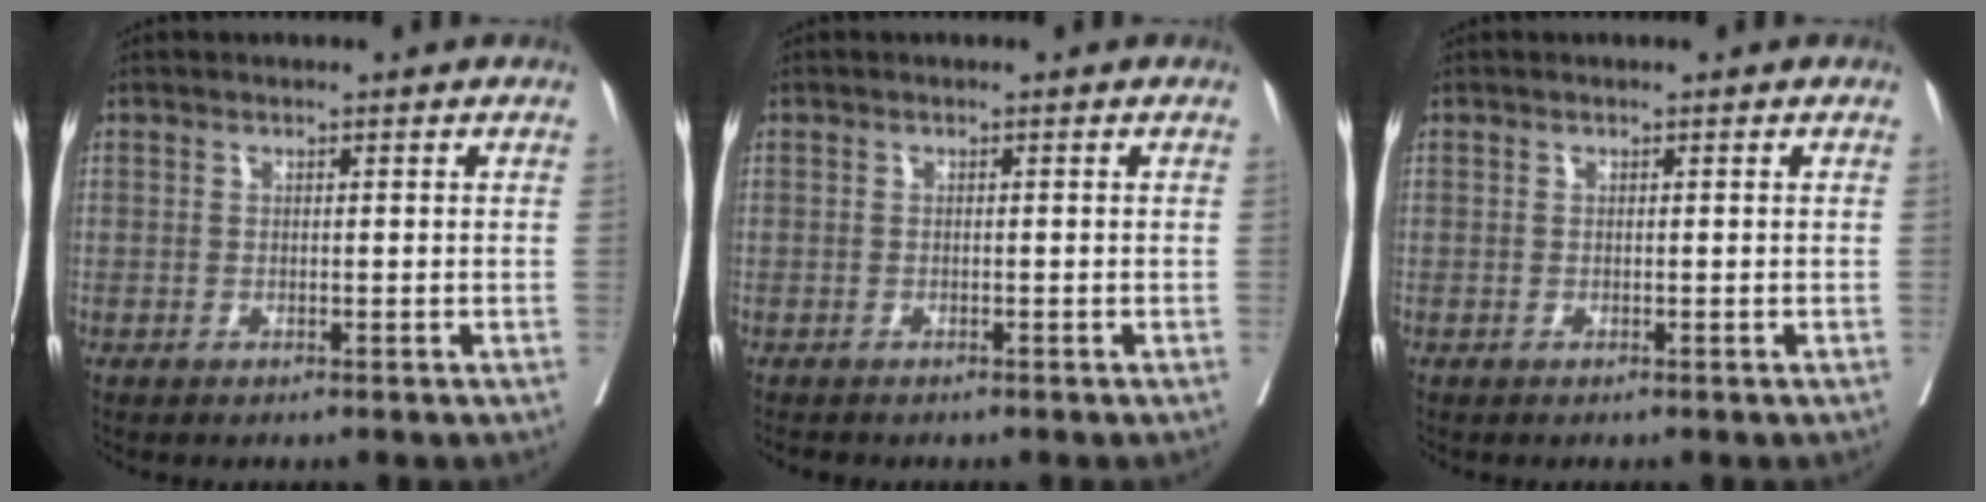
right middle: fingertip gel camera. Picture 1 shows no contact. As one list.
[{"total": 1.3, "force": [-1.2, 0.4, 0.3], "torque": [-0.010, -0.004, -0.019]}, {"total": 0.0}]